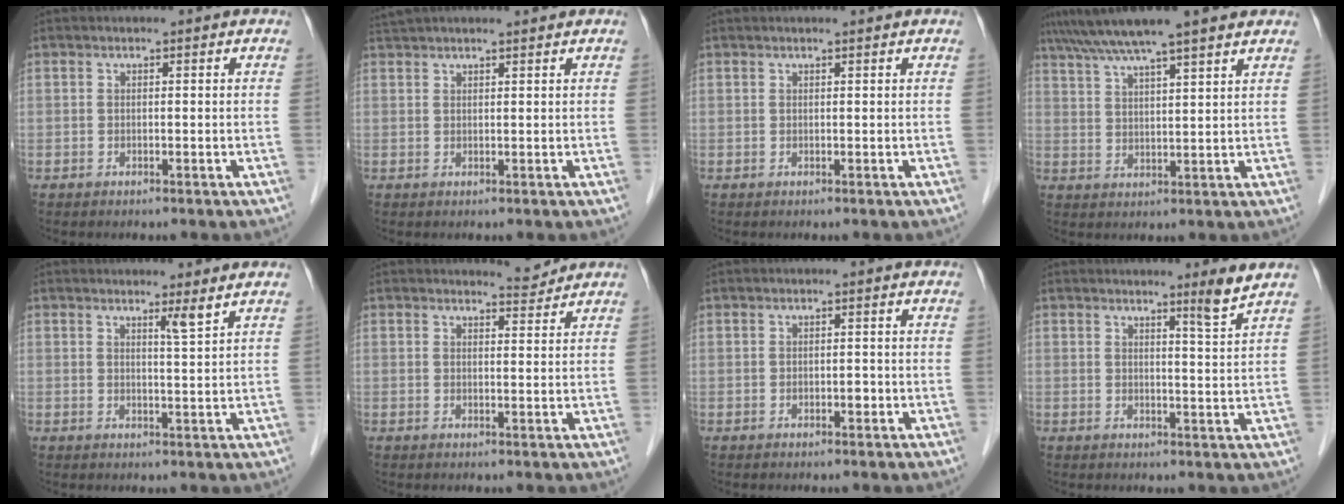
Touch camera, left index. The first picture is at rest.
{"total": 6.2, "force": [5.5, 0.4, 2.8], "torque": [-0.045, 0.036, 0.087]}
{"total": 1.0, "force": [0.9, 0.0, 0.6], "torque": [-0.008, 0.014, 0.017]}
{"total": 12.7, "force": [10.3, 0.5, 7.3], "torque": [-0.126, 0.039, 0.154]}
{"total": 2.0, "force": [1.5, -0.6, 1.1], "torque": [-0.026, -0.013, 0.028]}
{"total": 2.2, "force": [2.1, -0.1, -0.3], "torque": [-0.002, -0.012, 0.032]}
{"total": 1.2, "force": [-0.5, 0.6, 0.9], "torque": [-0.015, 0.002, -0.007]}
{"total": 3.1, "force": [2.4, -1.1, 1.5], "torque": [-0.031, -0.019, 0.037]}